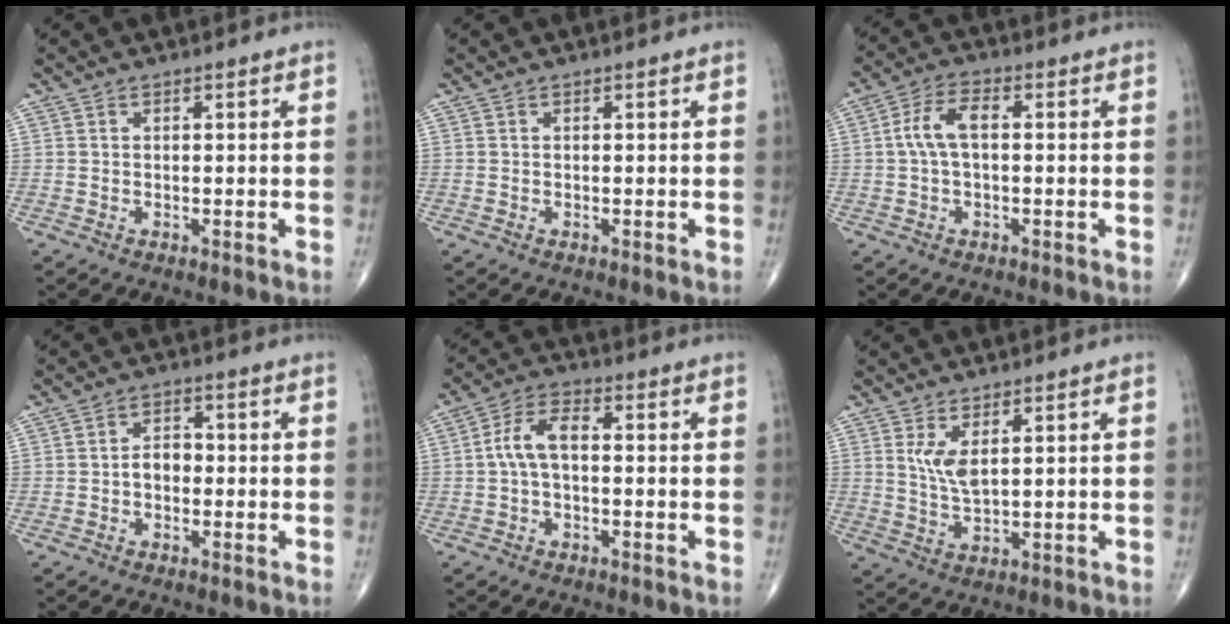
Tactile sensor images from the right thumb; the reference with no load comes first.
{"total": 0.0}
{"total": 6.2, "force": [0.4, 3.1, 5.4], "torque": [-0.108, 0.023, 0.002]}
{"total": 3.5, "force": [-0.8, 2.5, 2.4], "torque": [-0.023, 0.017, -0.020]}
{"total": 6.6, "force": [-0.1, 3.4, 5.7], "torque": [-0.108, 0.026, -0.012]}
{"total": 4.5, "force": [1.8, 1.6, 3.8], "torque": [-0.074, -0.016, 0.042]}